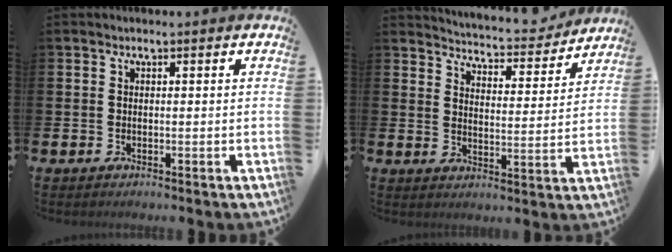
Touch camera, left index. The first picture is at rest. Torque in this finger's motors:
{"motor_torque": [0.98, -1.16, 0.14, 0.04]}